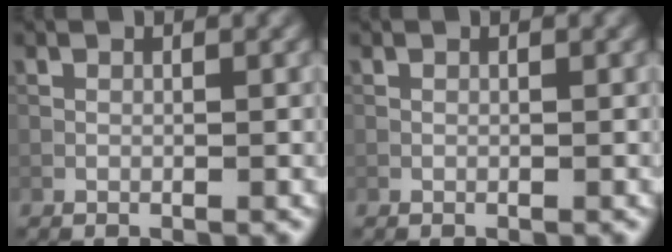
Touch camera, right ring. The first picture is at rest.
{"total": 0.0}